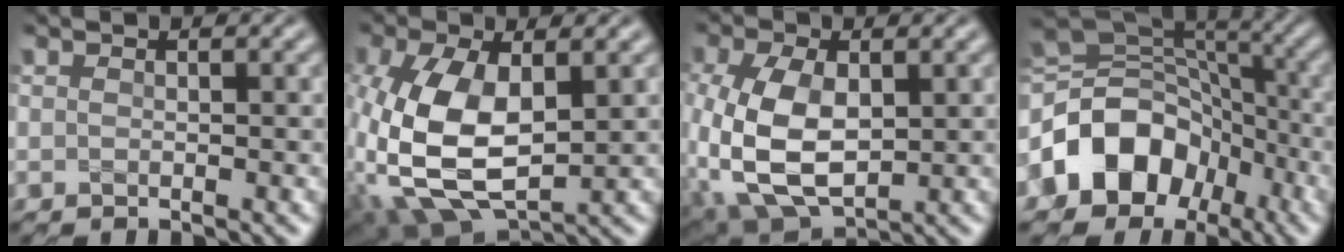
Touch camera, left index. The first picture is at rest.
{"total": 10.9, "force": [-0.6, 5.8, 9.2], "torque": [-0.224, -0.013, -0.007]}
{"total": 9.6, "force": [-0.7, 5.5, 7.8], "torque": [-0.191, -0.011, -0.008]}
{"total": 10.5, "force": [-3.9, 8.1, 5.4], "torque": [-0.095, 0.009, -0.082]}